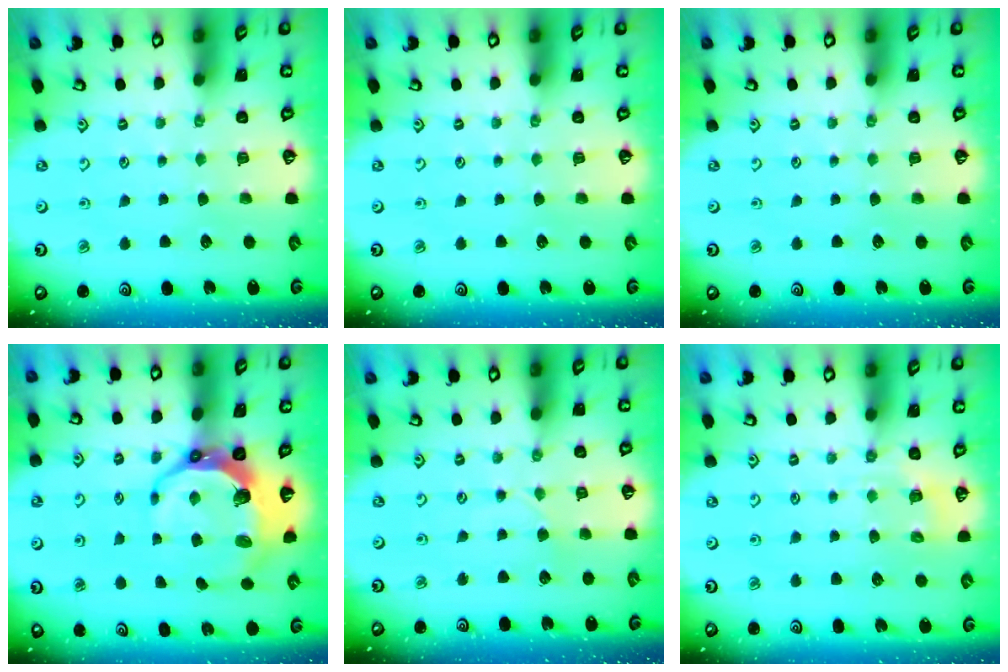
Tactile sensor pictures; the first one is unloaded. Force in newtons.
{"total": 0.0}
{"total": 0.0}
{"total": 10.8, "press": 9.5, "slide": 5.2}
{"total": 2.2, "press": 2.2, "slide": 0.3}
{"total": 3.2, "press": 3.0, "slide": 1.1}